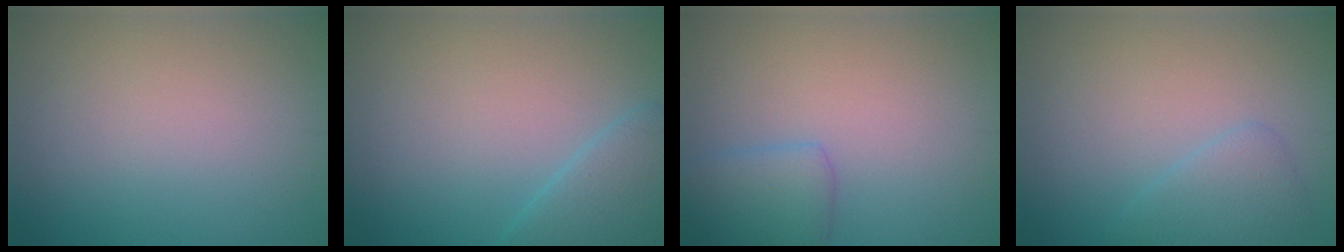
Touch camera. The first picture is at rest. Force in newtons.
{"total": 3.0, "press": 3.0, "slide": 0.2}
{"total": 2.7, "press": 2.7, "slide": 0.0}
{"total": 2.0, "press": 2.0, "slide": 0.2}